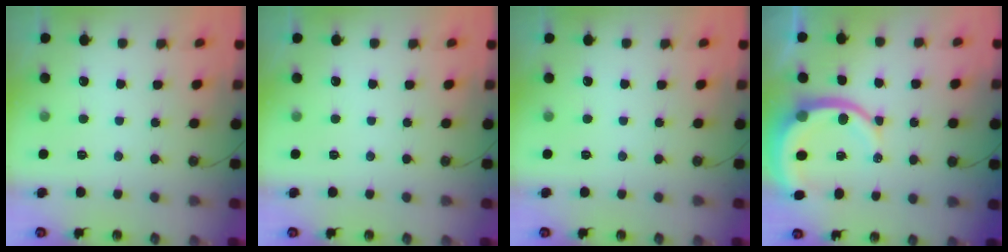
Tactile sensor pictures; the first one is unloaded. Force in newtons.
{"total": 0.0}
{"total": 0.0}
{"total": 10.6, "press": 10.5, "slide": 1.2}